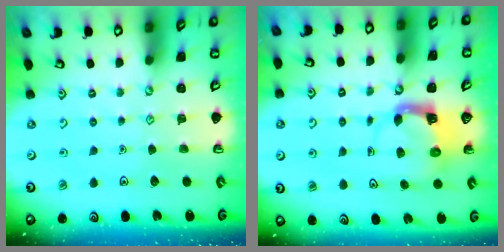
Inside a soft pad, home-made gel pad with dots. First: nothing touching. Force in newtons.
{"total": 3.9, "press": 3.8, "slide": 0.7}